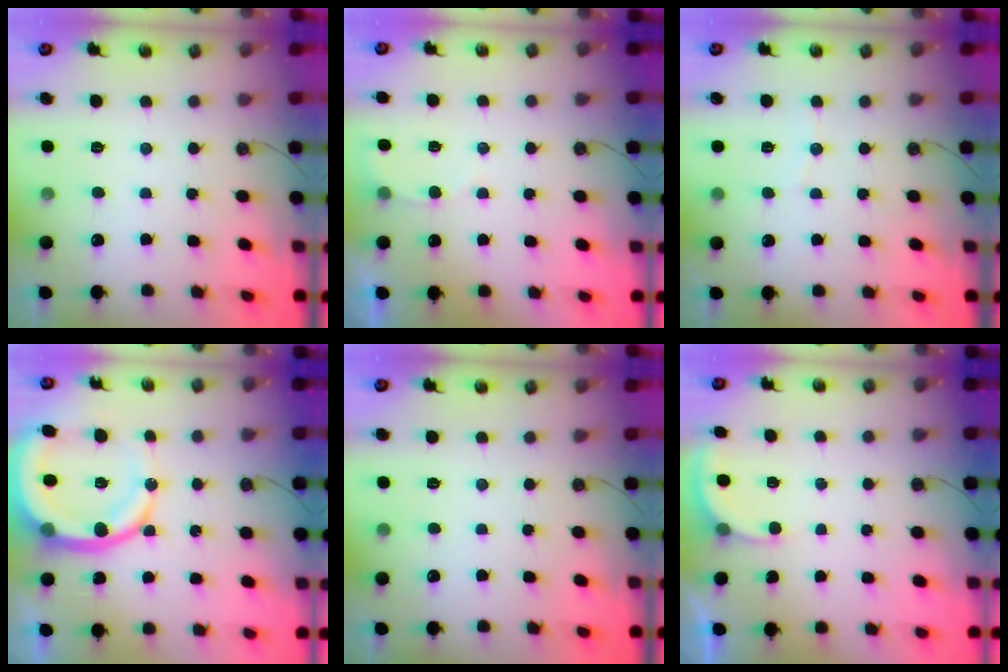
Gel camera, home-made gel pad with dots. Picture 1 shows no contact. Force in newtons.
{"total": 3.6, "press": 3.6, "slide": 0.3}
{"total": 3.3, "press": 3.2, "slide": 0.4}
{"total": 16.6, "press": 16.3, "slide": 3.1}
{"total": 0.0}
{"total": 2.6, "press": 2.6, "slide": 0.2}